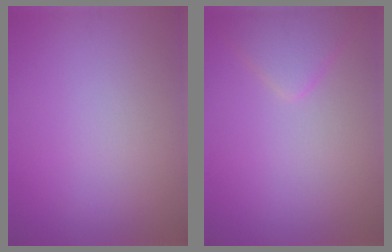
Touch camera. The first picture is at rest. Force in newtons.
{"total": 2.4, "press": 2.4, "slide": 0.2}